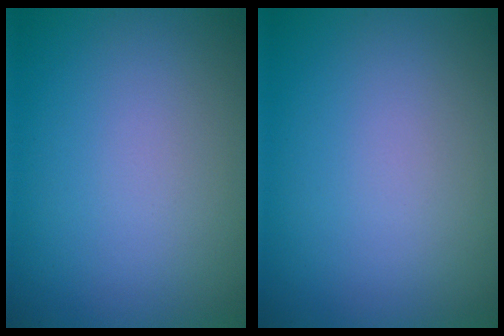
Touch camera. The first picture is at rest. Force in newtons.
{"total": 0.0}